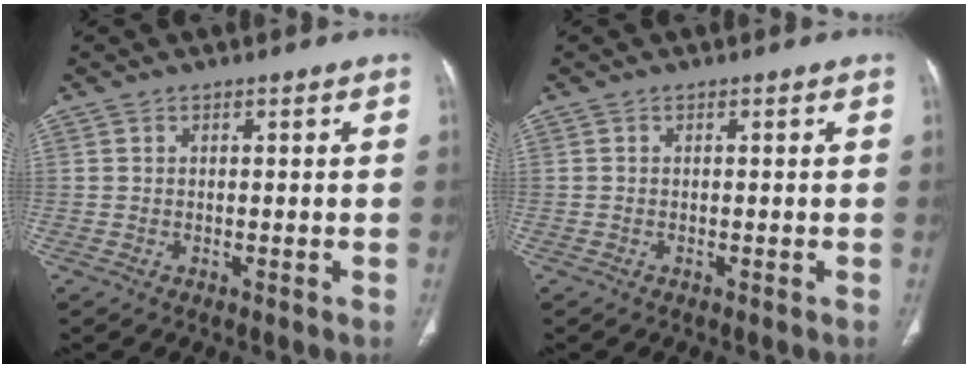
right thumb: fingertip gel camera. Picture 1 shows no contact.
{"total": 0.0}